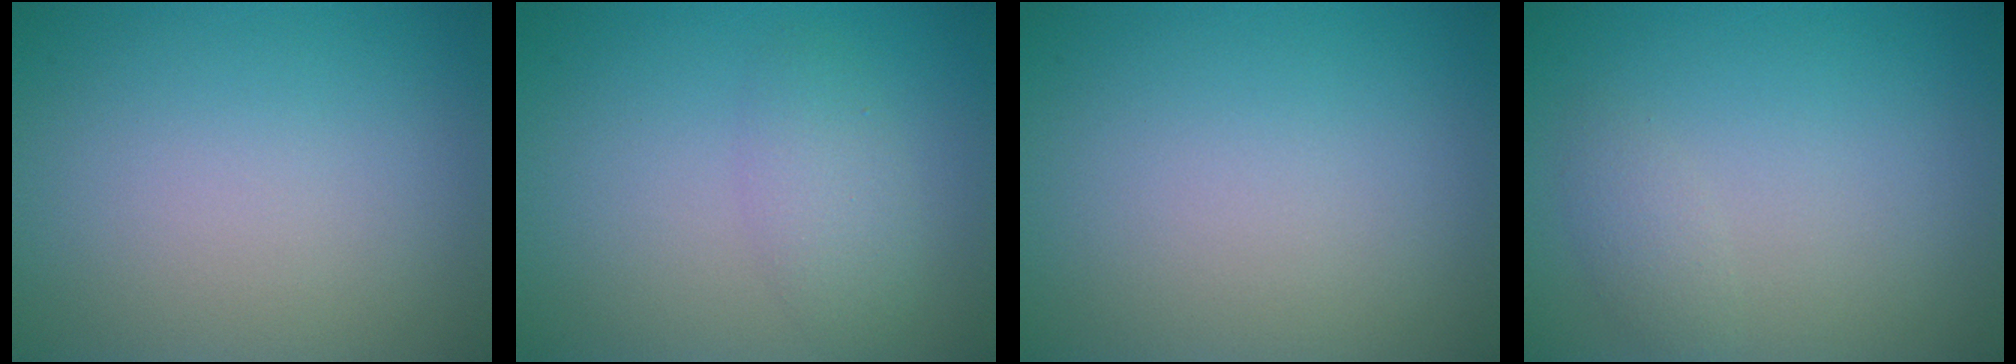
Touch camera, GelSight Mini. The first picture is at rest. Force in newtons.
{"total": 2.2, "press": 2.2, "slide": 0.1}
{"total": 0.0}
{"total": 1.2, "press": 1.2, "slide": 0.1}